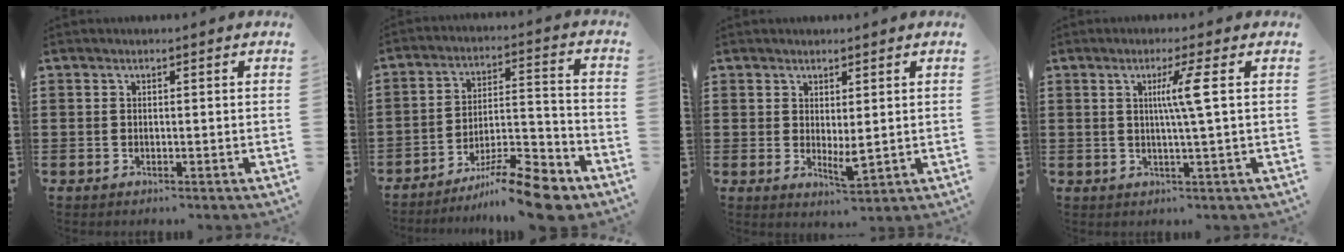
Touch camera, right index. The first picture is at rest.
{"total": 12.2, "force": [-10.1, 1.8, 6.6], "torque": [-0.094, 0.039, -0.187]}
{"total": 2.9, "force": [0.8, 1.3, 2.4], "torque": [-0.045, 0.001, 0.017]}
{"total": 4.6, "force": [0.9, -1.0, 4.4], "torque": [-0.086, -0.006, 0.007]}